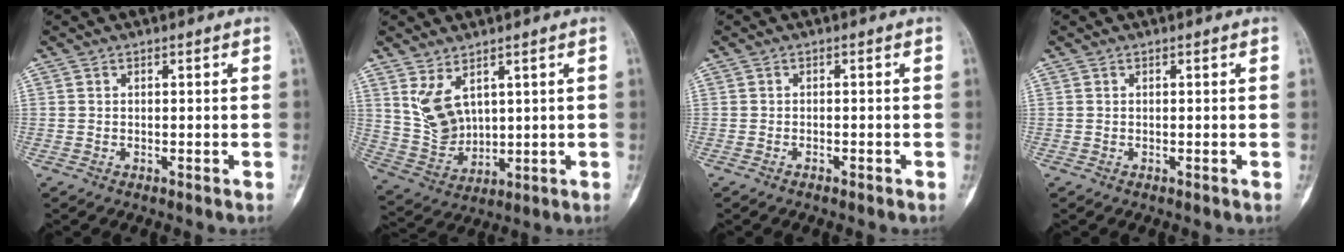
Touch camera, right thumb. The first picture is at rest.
{"total": 8.1, "force": [3.6, 4.8, 5.5], "torque": [-0.093, -0.022, 0.091]}
{"total": 0.8, "force": [-0.7, 0.3, 0.4], "torque": [-0.010, 0.007, -0.009]}
{"total": 0.0}